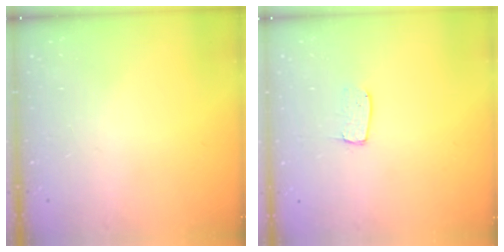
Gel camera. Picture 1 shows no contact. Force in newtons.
{"total": 3.7, "press": 3.7, "slide": 0.3}